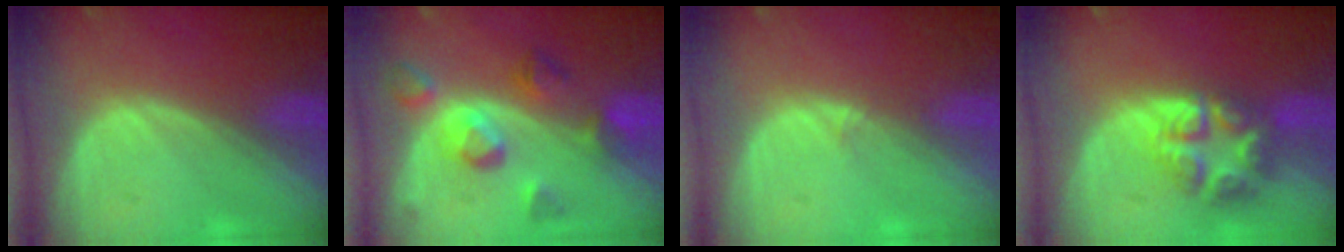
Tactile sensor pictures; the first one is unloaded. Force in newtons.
{"total": 7.6, "press": 7.3, "slide": 2.0}
{"total": 0.9, "press": 0.5, "slide": 0.7}
{"total": 7.9, "press": 6.8, "slide": 4.0}